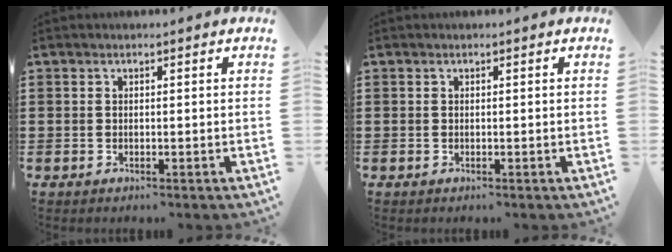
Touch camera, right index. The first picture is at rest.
{"total": 0.0}